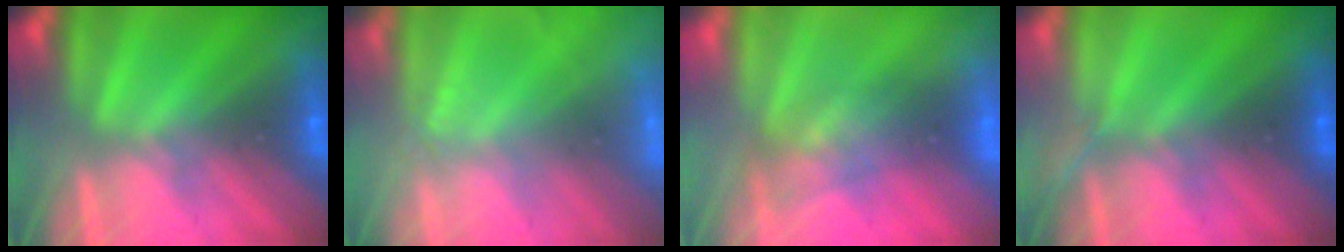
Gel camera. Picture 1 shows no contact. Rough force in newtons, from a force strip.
{"total": 2.4}
{"total": 2.7}
{"total": 1.4}